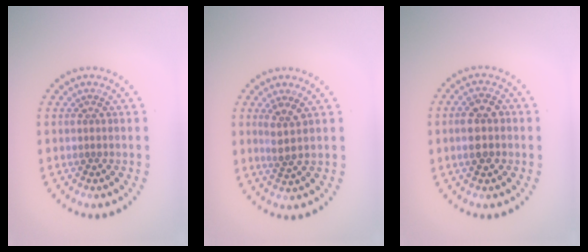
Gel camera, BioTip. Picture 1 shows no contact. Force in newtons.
{"total": 1.9, "press": 1.5, "slide": 1.1}
{"total": 2.8, "press": 2.8, "slide": 0.4}